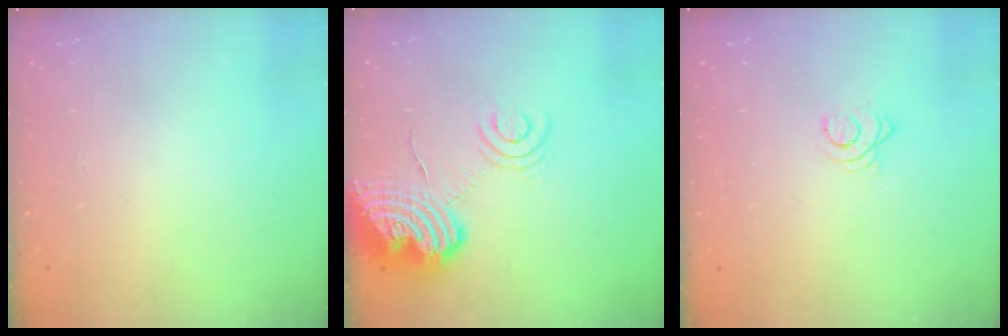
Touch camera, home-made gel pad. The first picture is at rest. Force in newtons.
{"total": 14.5, "press": 14.4, "slide": 2.0}
{"total": 3.4, "press": 3.3, "slide": 0.4}